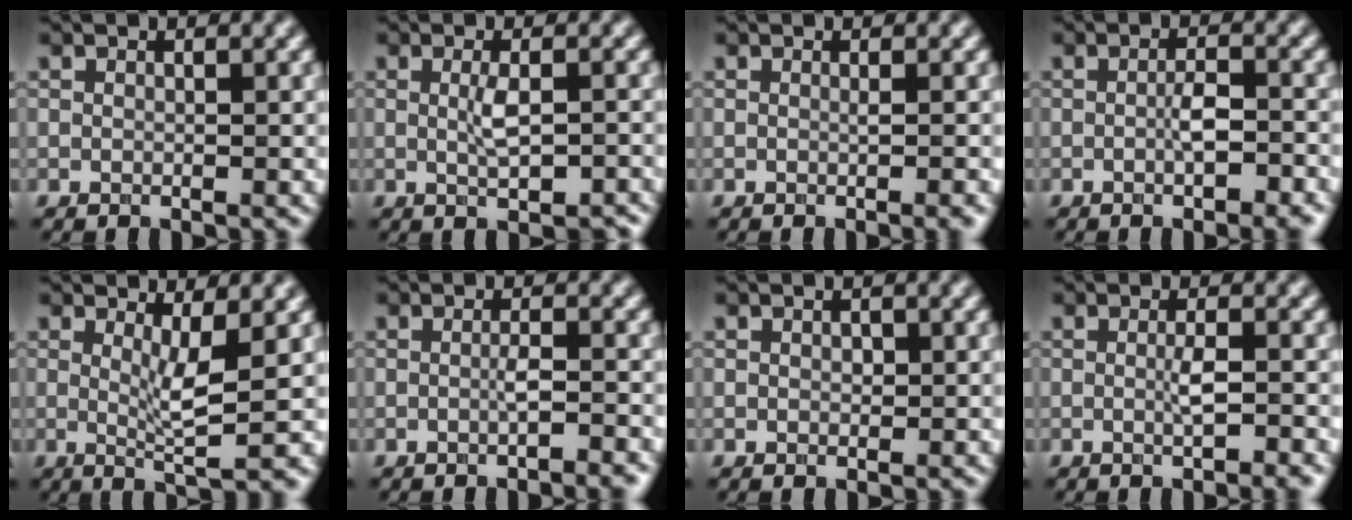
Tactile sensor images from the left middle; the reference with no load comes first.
{"total": 2.6, "force": [-0.1, 0.6, 2.5], "torque": [-0.049, -0.003, 0.001]}
{"total": 1.5, "force": [-0.2, 0.4, 1.4], "torque": [-0.013, -0.003, -0.007]}
{"total": 3.2, "force": [-1.0, 0.8, 2.9], "torque": [-0.047, 0.001, -0.016]}
{"total": 4.0, "force": [0.5, 0.7, 3.9], "torque": [-0.064, -0.014, 0.011]}
{"total": 2.2, "force": [-0.8, 0.3, 2.0], "torque": [-0.025, 0.006, -0.018]}
{"total": 0.5, "force": [0.1, 0.4, 0.4], "torque": [-0.004, -0.001, 0.000]}
{"total": 2.5, "force": [-0.5, 0.3, 2.4], "torque": [-0.037, -0.002, -0.010]}